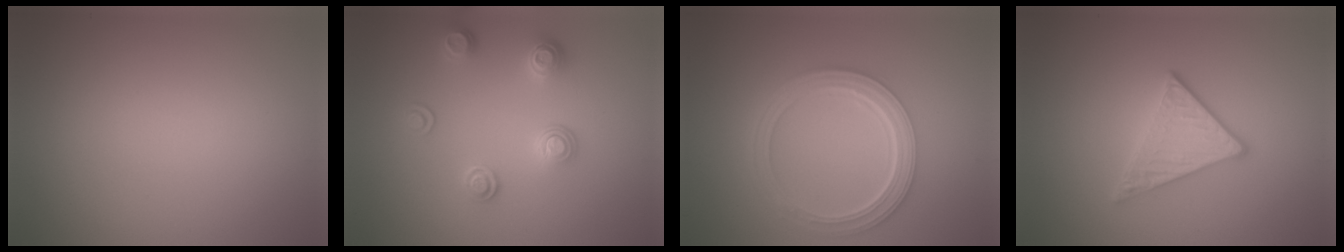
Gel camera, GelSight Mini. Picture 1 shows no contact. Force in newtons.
{"total": 2.9, "press": 2.6, "slide": 1.4}
{"total": 5.2, "press": 4.0, "slide": 3.4}
{"total": 2.8, "press": 2.7, "slide": 0.8}